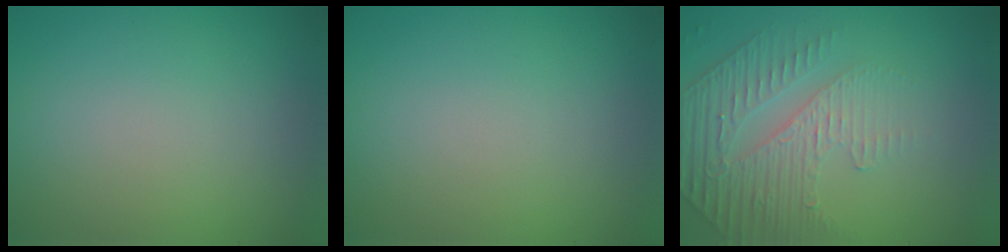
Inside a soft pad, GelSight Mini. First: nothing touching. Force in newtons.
{"total": 0.0}
{"total": 4.7, "press": 3.3, "slide": 3.4}